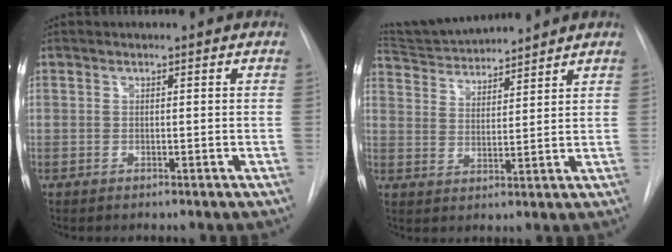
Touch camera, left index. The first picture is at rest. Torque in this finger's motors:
{"motor_torque": [-0.59, -1.22, 0.19, 0.06]}